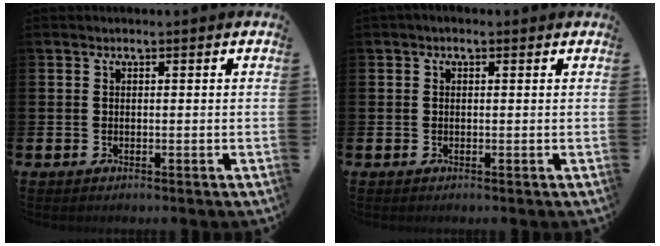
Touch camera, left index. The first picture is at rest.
{"total": 0.5, "force": [-0.1, 0.4, 0.3], "torque": [-0.001, 0.004, -0.005]}